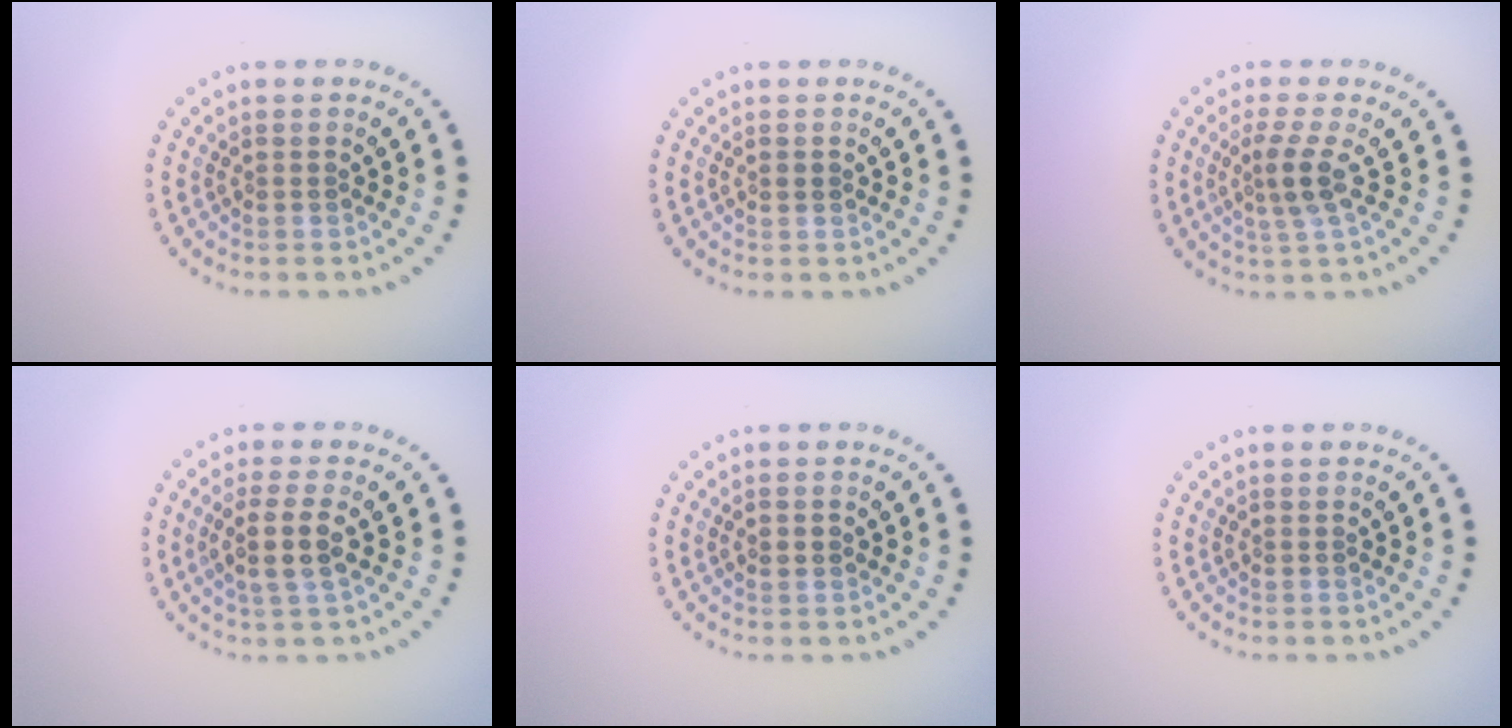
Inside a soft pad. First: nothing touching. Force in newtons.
{"total": 0.7, "press": 0.7, "slide": 0.1}
{"total": 2.5, "press": 1.8, "slide": 1.7}
{"total": 2.8, "press": 2.6, "slide": 1.2}
{"total": 1.2, "press": 1.2, "slide": 0.1}
{"total": 0.0}